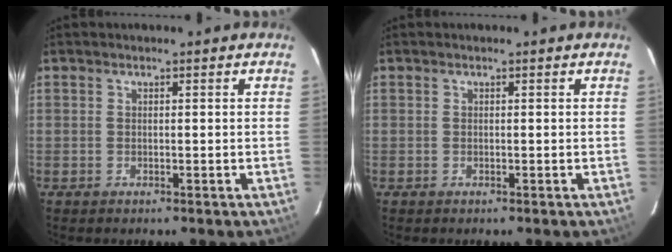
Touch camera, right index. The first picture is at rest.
{"total": 0.0}